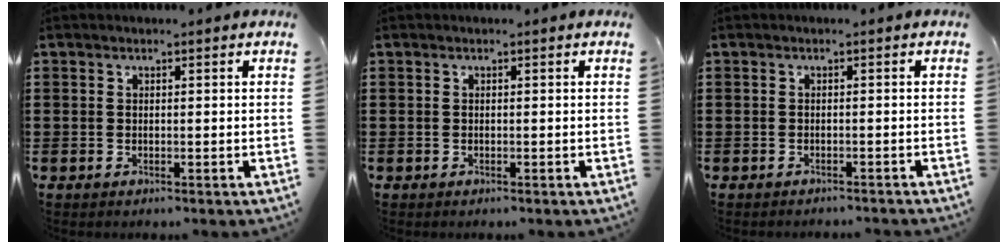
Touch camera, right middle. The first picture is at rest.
{"total": 0.0}
{"total": 0.7, "force": [-0.7, -0.1, 0.0], "torque": [-0.003, -0.002, -0.015]}